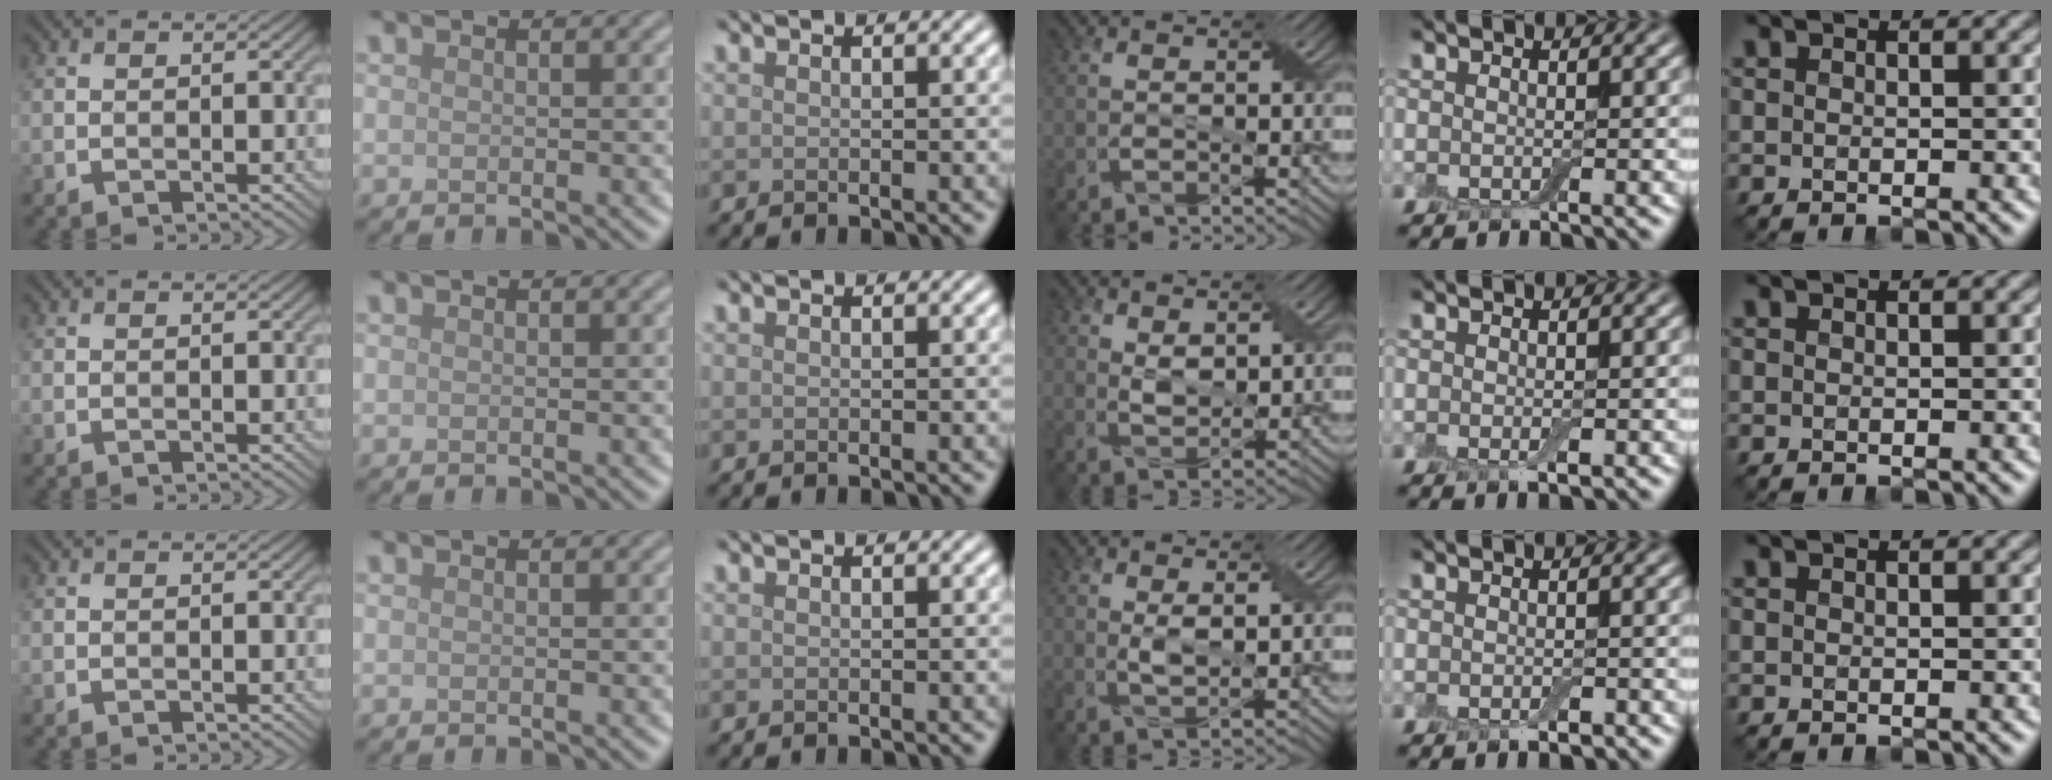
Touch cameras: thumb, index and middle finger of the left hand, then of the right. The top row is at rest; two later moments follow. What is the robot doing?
{"motion": "fold", "object": "bandage"}